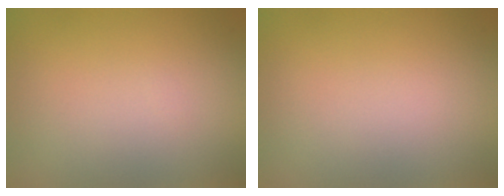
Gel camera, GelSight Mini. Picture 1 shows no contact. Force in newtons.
{"total": 0.0}